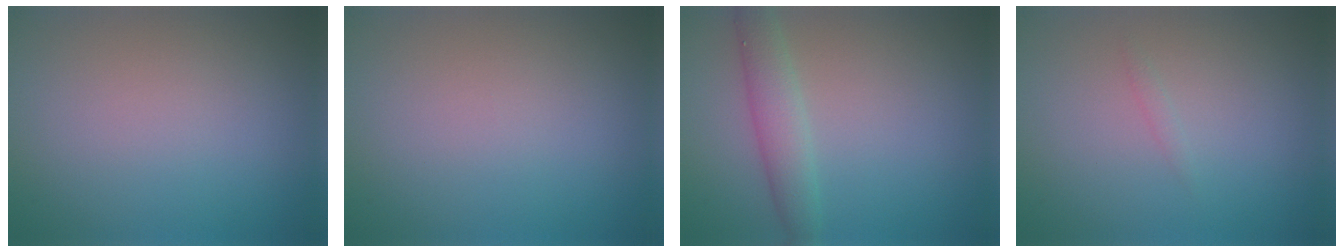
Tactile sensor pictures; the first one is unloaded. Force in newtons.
{"total": 0.0}
{"total": 2.9, "press": 2.9, "slide": 0.1}
{"total": 0.5, "press": 0.5, "slide": 0.0}